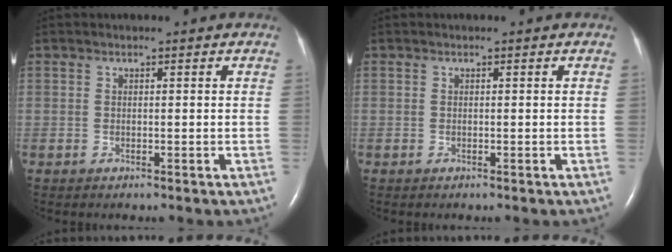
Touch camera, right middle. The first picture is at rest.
{"total": 0.0}